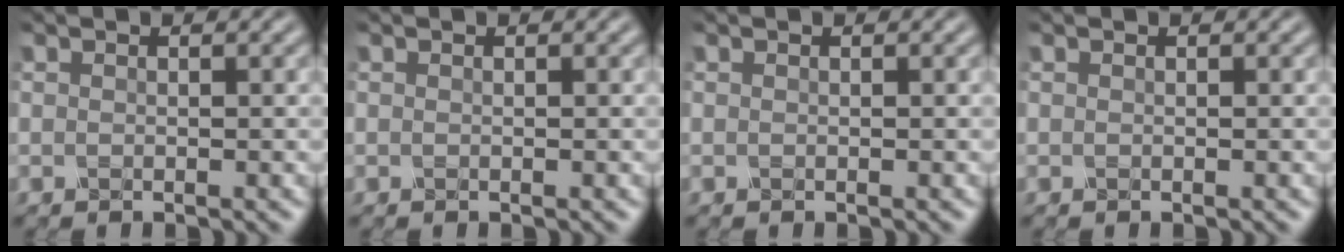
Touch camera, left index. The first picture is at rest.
{"total": 0.0}
{"total": 0.0}
{"total": 0.0}